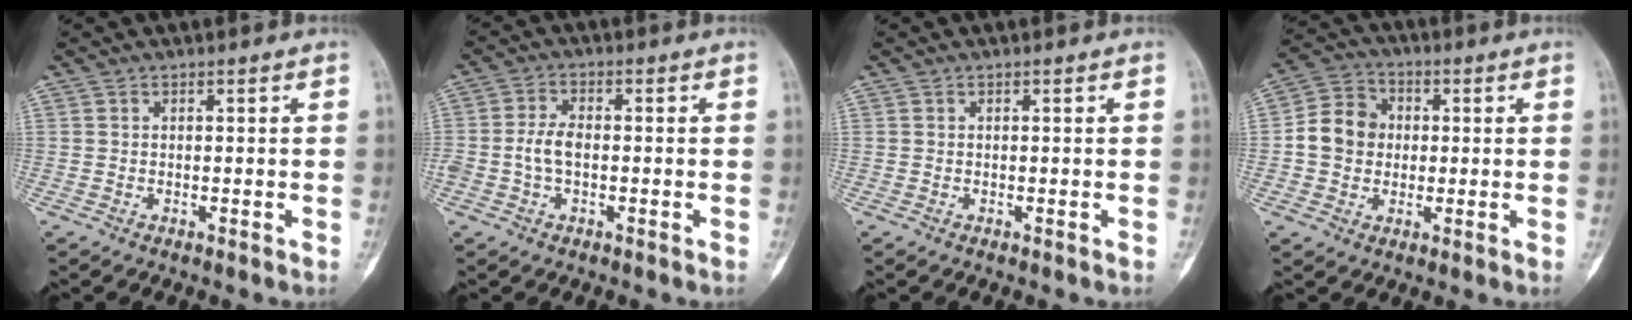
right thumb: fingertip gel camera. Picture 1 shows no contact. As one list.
[{"total": 4.5, "force": [-0.8, 2.6, 3.5], "torque": [-0.077, 0.013, -0.017]}, {"total": 0.0}, {"total": 9.1, "force": [0.0, 7.9, 4.4], "torque": [-0.057, 0.020, -0.012]}]